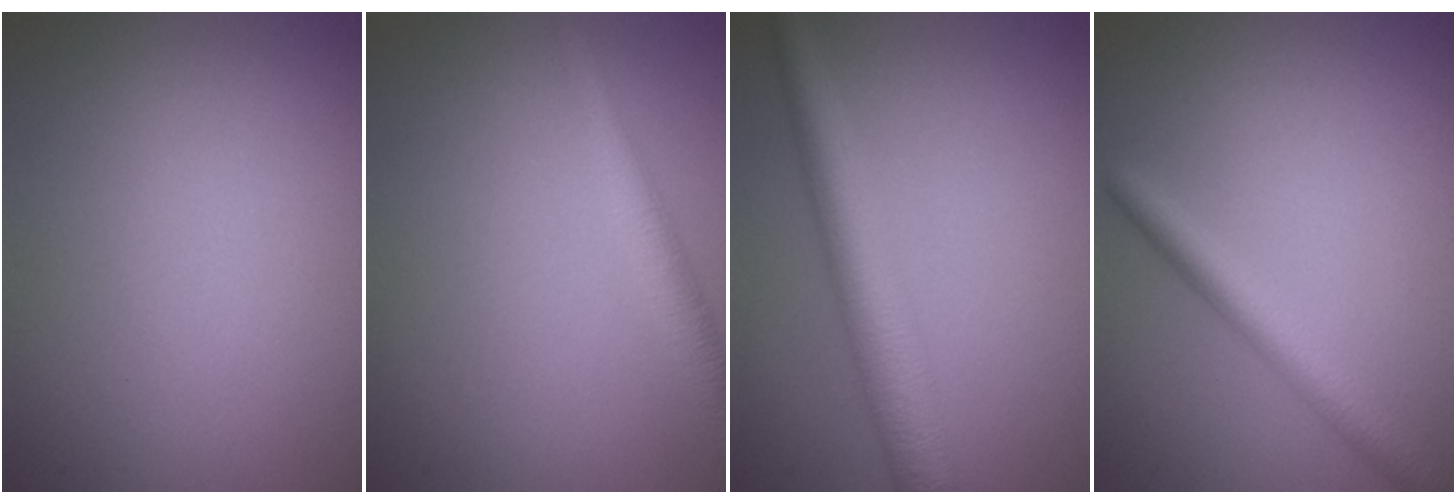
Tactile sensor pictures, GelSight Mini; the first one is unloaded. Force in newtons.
{"total": 2.9, "press": 2.9, "slide": 0.2}
{"total": 5.0, "press": 5.0, "slide": 0.1}
{"total": 3.1, "press": 3.1, "slide": 0.1}